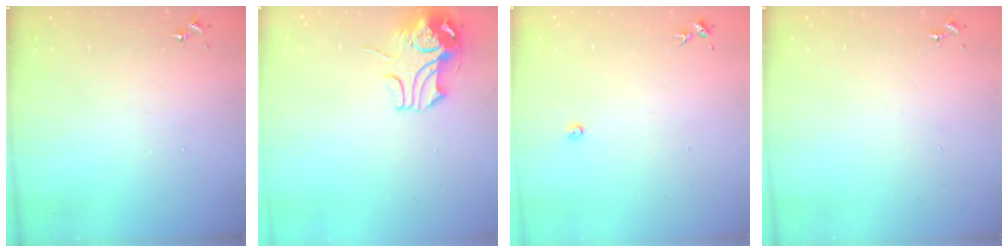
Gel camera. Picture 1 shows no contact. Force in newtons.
{"total": 9.7, "press": 9.6, "slide": 1.7}
{"total": 2.4, "press": 2.4, "slide": 0.3}
{"total": 0.0}